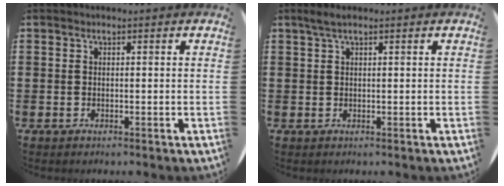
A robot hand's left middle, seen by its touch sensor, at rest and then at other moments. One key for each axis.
{"total": 1.4, "fx": 1.0, "fy": 0.1, "fz": 1.0, "tx": -0.020, "ty": 0.004, "tz": 0.016}